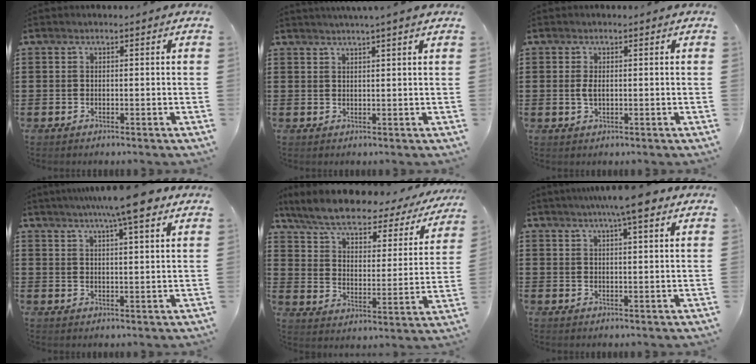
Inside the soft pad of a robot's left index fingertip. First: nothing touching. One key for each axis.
{"total": 1.9, "fx": 1.7, "fy": -0.5, "fz": 0.7, "tx": -0.016, "ty": -0.001, "tz": 0.033}
{"total": 1.9, "fx": 0.1, "fy": 0.8, "fz": 1.7, "tx": -0.042, "ty": -0.001, "tz": 0.000}
{"total": 8.0, "fx": 5.9, "fy": 0.5, "fz": 5.4, "tx": -0.103, "ty": -0.006, "tz": 0.101}
{"total": 7.1, "fx": 5.6, "fy": 1.5, "fz": 4.2, "tx": -0.103, "ty": -0.035, "tz": 0.091}
{"total": 6.2, "fx": 4.5, "fy": 0.3, "fz": 4.3, "tx": -0.069, "ty": -0.006, "tz": 0.073}